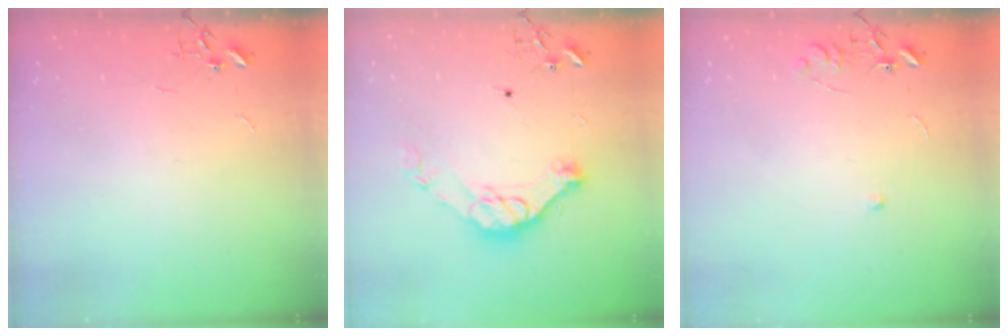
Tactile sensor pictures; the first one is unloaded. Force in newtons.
{"total": 12.5, "press": 12.5, "slide": 0.4}
{"total": 5.5, "press": 5.5, "slide": 0.5}